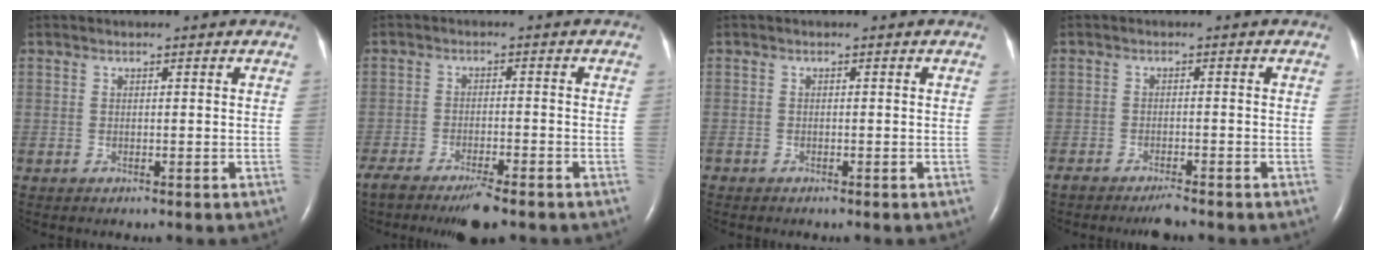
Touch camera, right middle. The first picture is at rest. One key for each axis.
{"total": 8.0, "fx": -6.3, "fy": 1.1, "fz": 4.9, "tx": -0.079, "ty": -0.017, "tz": -0.097}
{"total": 0.6, "fx": -0.5, "fy": 0.3, "fz": 0.0, "tx": -0.006, "ty": 0.002, "tz": -0.011}
{"total": 3.1, "fx": -2.7, "fy": 0.3, "fz": 1.5, "tx": -0.028, "ty": -0.006, "tz": -0.041}